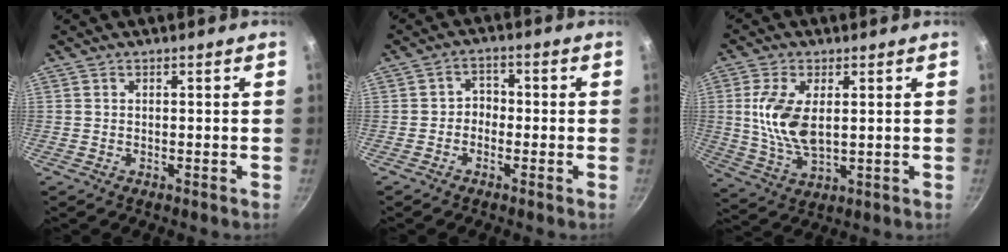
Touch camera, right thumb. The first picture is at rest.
{"total": 2.9, "force": [-1.1, 2.4, 1.3], "torque": [-0.005, 0.019, -0.027]}
{"total": 10.7, "force": [1.6, 5.5, 9.0], "torque": [-0.177, -0.009, 0.036]}